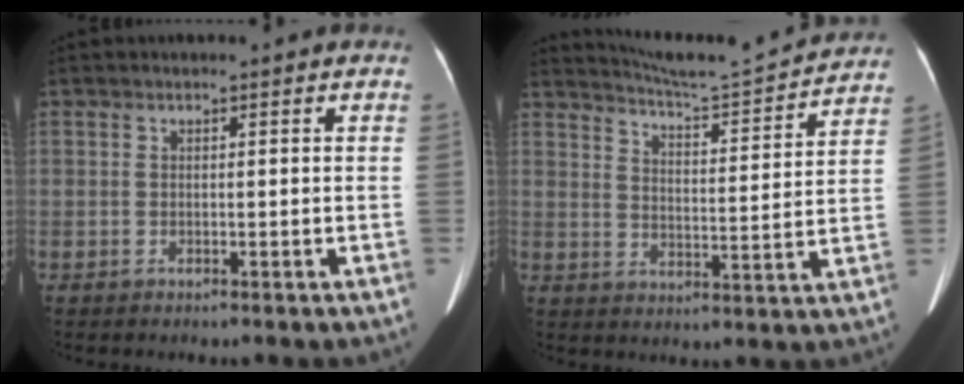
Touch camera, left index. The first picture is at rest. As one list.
[{"total": 14.2, "force": [13.8, -0.6, 3.0], "torque": [-0.059, -0.027, 0.191]}]